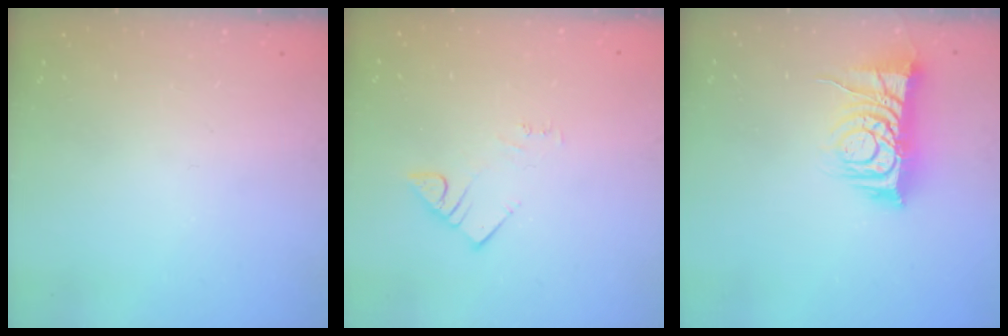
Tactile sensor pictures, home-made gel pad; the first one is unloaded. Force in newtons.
{"total": 3.0, "press": 3.0, "slide": 0.3}
{"total": 9.6, "press": 9.6, "slide": 0.7}